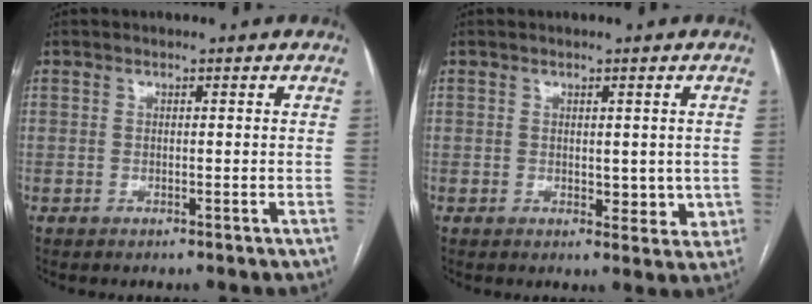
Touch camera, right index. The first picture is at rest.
{"total": 6.8, "force": [0.2, 3.8, 5.7], "torque": [-0.045, -0.010, 0.007]}